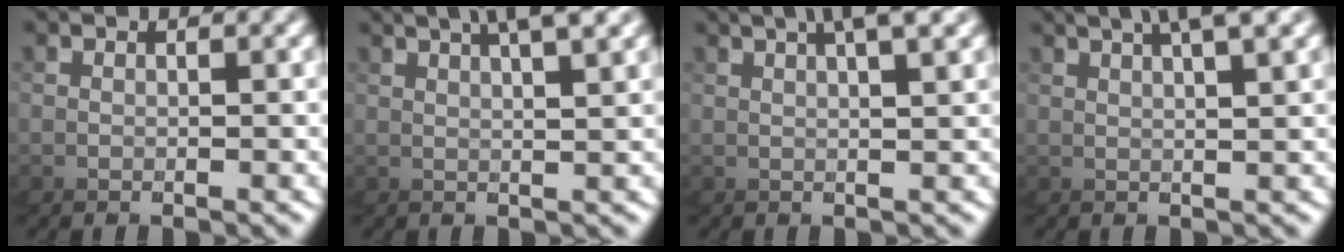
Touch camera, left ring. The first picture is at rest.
{"total": 3.2, "force": [2.4, -2.1, 0.5], "torque": [-0.023, 0.020, 0.033]}
{"total": 2.7, "force": [1.6, -2.0, 0.6], "torque": [-0.022, 0.019, 0.021]}
{"total": 3.0, "force": [2.1, -2.0, 0.8], "torque": [-0.027, 0.018, 0.029]}